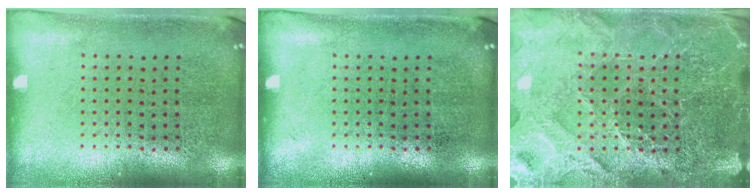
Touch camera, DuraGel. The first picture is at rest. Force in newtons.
{"total": 0.0}
{"total": 4.4, "press": 4.2, "slide": 1.5}